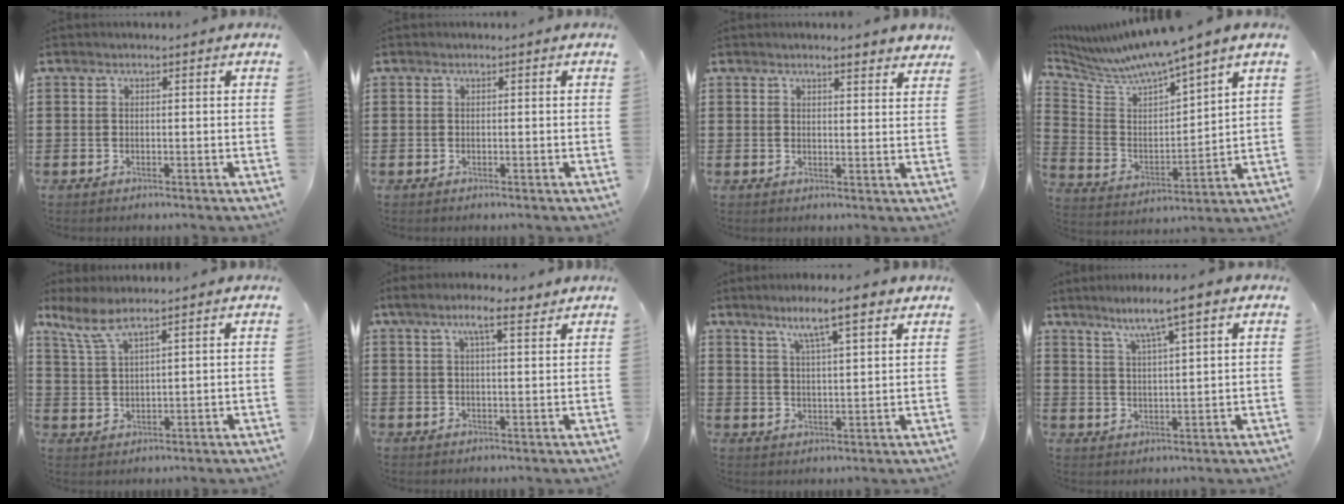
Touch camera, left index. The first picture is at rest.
{"total": 0.0}
{"total": 2.6, "force": [2.5, 0.1, 0.8], "torque": [-0.023, -0.004, 0.047]}
{"total": 6.1, "force": [5.7, -0.6, 2.1], "torque": [-0.069, -0.052, 0.088]}
{"total": 5.4, "force": [4.4, 0.7, 3.2], "torque": [-0.075, -0.007, 0.081]}
{"total": 5.8, "force": [3.6, 1.3, 4.4], "torque": [-0.086, 0.003, 0.060]}
{"total": 6.8, "force": [4.9, 0.5, 4.6], "torque": [-0.087, -0.012, 0.081]}
{"total": 5.7, "force": [4.2, -0.5, 3.8], "torque": [-0.086, -0.015, 0.069]}